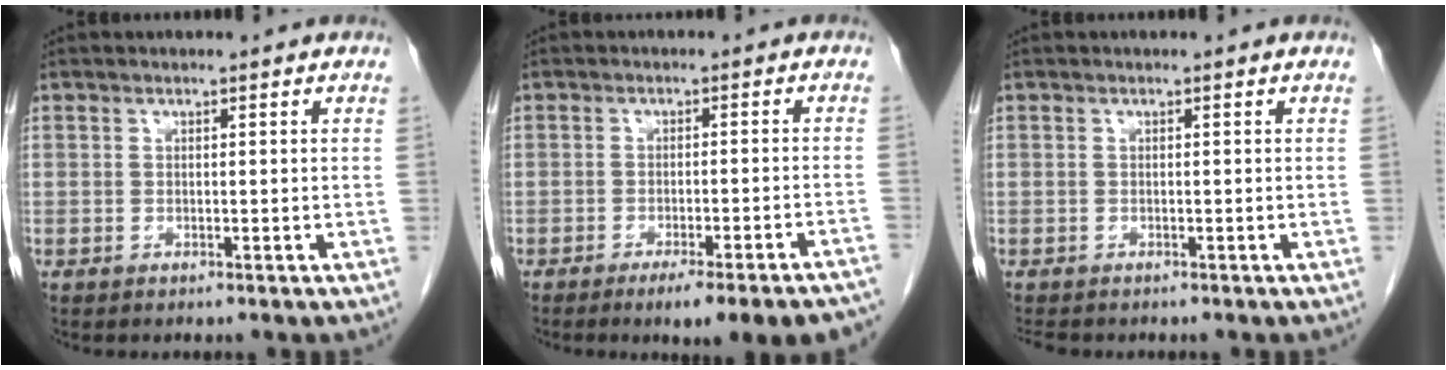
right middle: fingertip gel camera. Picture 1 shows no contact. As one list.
[{"total": 13.4, "force": [-11.2, 0.8, 7.5], "torque": [-0.053, 0.000, -0.138]}, {"total": 2.4, "force": [-2.1, 0.9, 0.9], "torque": [-0.021, -0.009, -0.029]}]